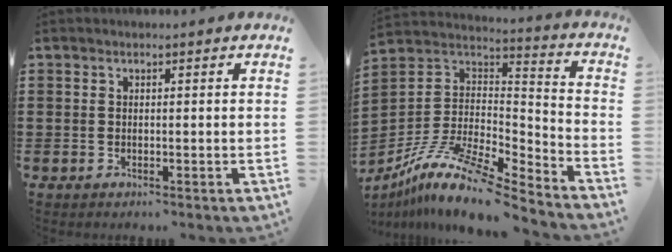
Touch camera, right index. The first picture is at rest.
{"total": 12.3, "force": [-9.3, 2.6, 7.7], "torque": [-0.155, 0.016, -0.181]}